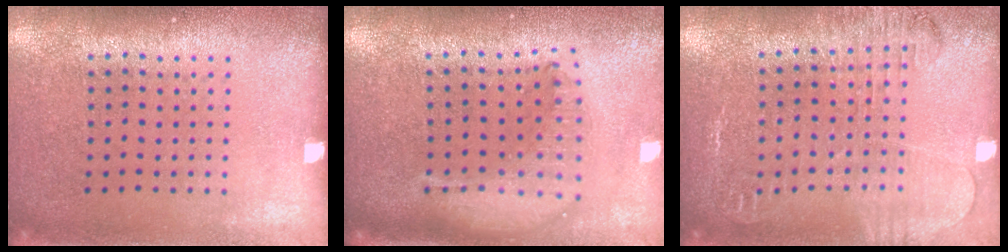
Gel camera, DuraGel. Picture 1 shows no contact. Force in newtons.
{"total": 2.0, "press": 1.6, "slide": 1.2}
{"total": 1.8, "press": 1.8, "slide": 0.4}